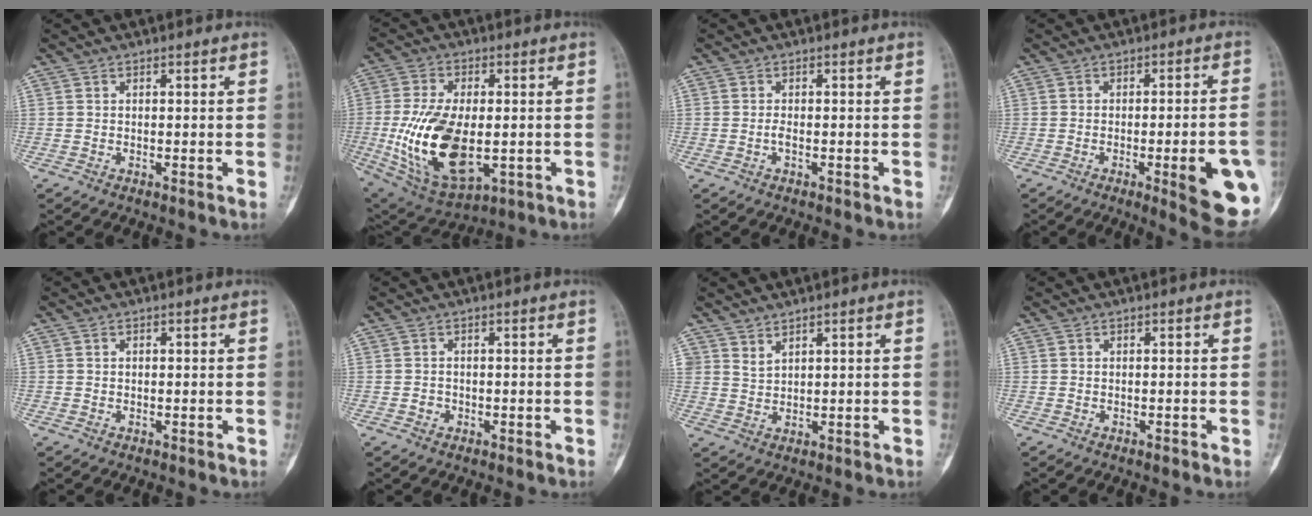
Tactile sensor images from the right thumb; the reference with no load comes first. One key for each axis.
{"total": 18.5, "fx": -2.4, "fy": 10.0, "fz": 15.4, "tx": -0.288, "ty": -0.004, "tz": -0.023}
{"total": 1.0, "fx": -0.5, "fy": 0.6, "fz": 0.7, "tx": -0.012, "ty": 0.002, "tz": -0.011}
{"total": 14.2, "fx": -4.6, "fy": 3.0, "fz": 13.1, "tx": -0.127, "ty": 0.011, "tz": -0.050}
{"total": 0.6, "fx": -0.1, "fy": 0.6, "fz": 0.0, "tx": 0.010, "ty": 0.005, "tz": -0.004}
{"total": 1.6, "fx": -0.6, "fy": 1.4, "fz": 0.4, "tx": 0.006, "ty": 0.007, "tz": -0.013}
{"total": 2.1, "fx": 1.8, "fy": 1.0, "fz": 0.5, "tx": 0.008, "ty": -0.017, "tz": 0.035}
{"total": 0.7, "fx": -0.4, "fy": 0.4, "fz": 0.3, "tx": 0.002, "ty": 0.001, "tz": -0.007}